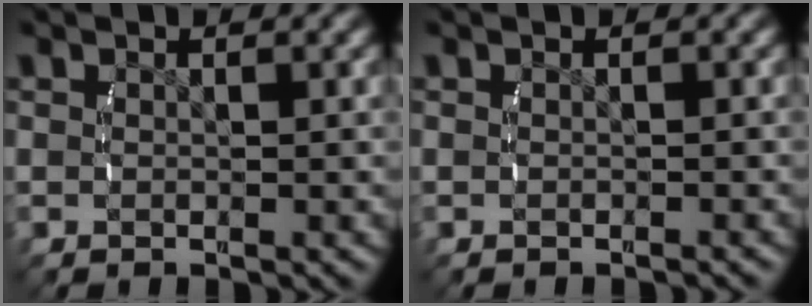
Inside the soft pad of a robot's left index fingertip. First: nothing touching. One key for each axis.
{"total": 0.7, "fx": -0.7, "fy": 0.1, "fz": 0.2, "tx": -0.005, "ty": 0.003, "tz": -0.013}